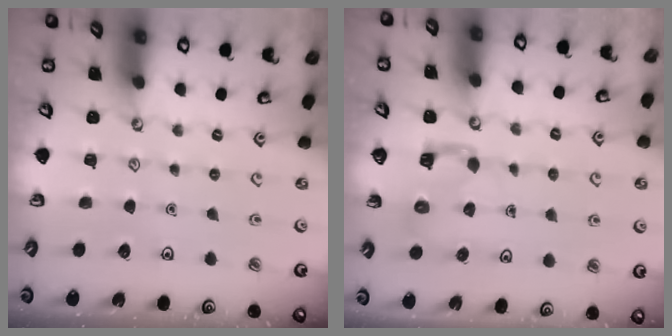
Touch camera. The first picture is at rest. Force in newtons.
{"total": 2.8, "press": 2.8, "slide": 0.2}